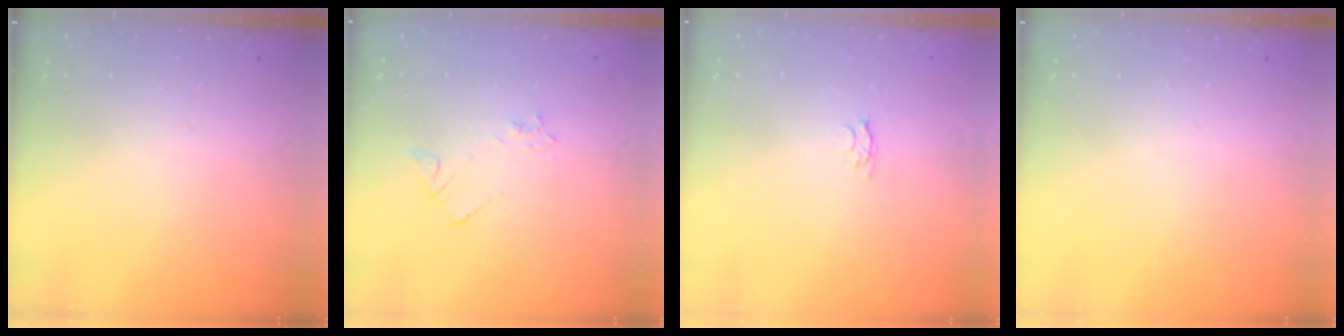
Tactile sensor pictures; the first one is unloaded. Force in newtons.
{"total": 2.5, "press": 2.5, "slide": 0.3}
{"total": 3.3, "press": 3.2, "slide": 0.5}
{"total": 0.0}